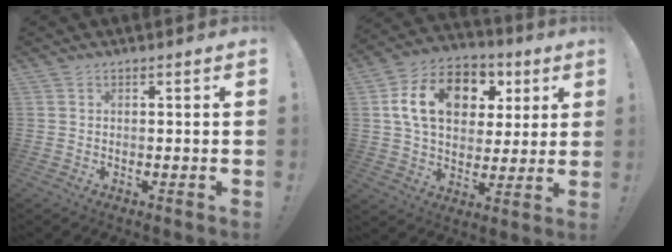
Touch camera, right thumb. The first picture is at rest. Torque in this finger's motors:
{"motor_torque": [0.90, 0.97, 1.18, 0.31, 0.20]}